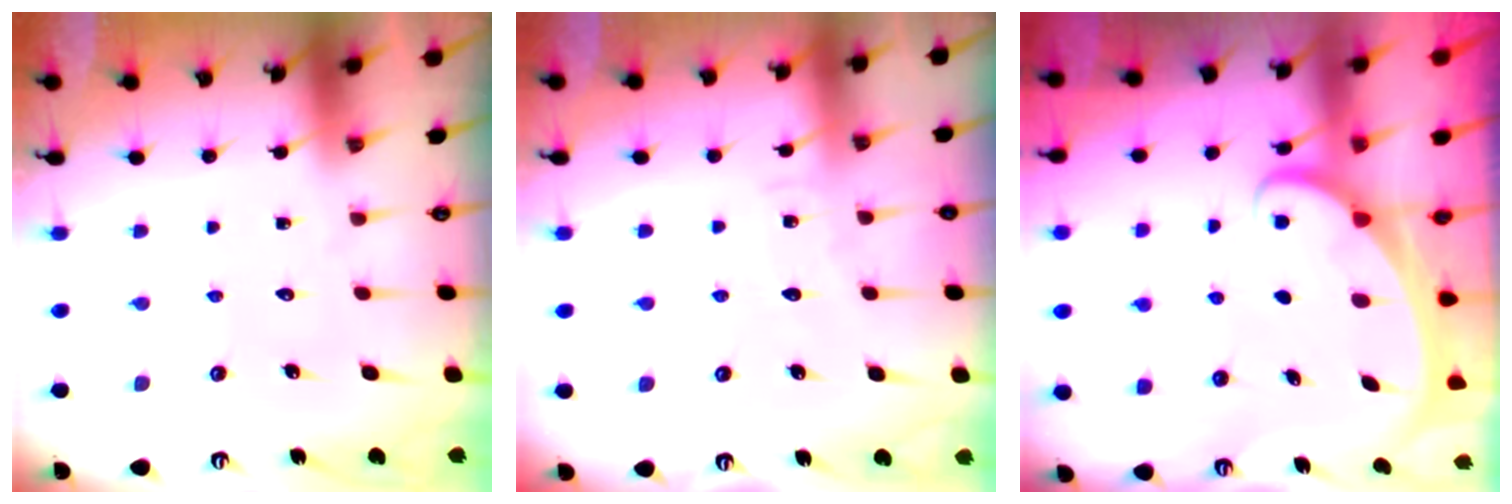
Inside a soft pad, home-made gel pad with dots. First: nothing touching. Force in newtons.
{"total": 4.2, "press": 4.2, "slide": 0.4}
{"total": 2.4, "press": 2.4, "slide": 0.3}